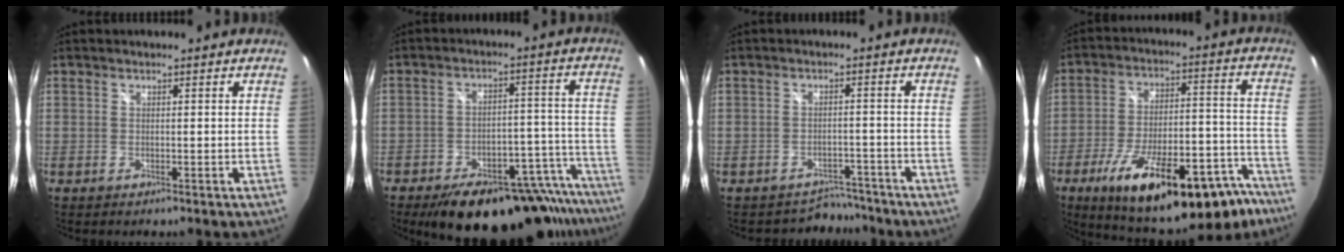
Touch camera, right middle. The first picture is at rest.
{"total": 24.9, "force": [-21.0, 7.7, 11.0], "torque": [-0.127, 0.021, -0.261]}
{"total": 4.6, "force": [-4.1, 1.9, -0.8], "torque": [0.017, 0.019, -0.057]}
{"total": 28.6, "force": [-20.1, 9.0, 18.3], "torque": [-0.270, -0.003, -0.275]}